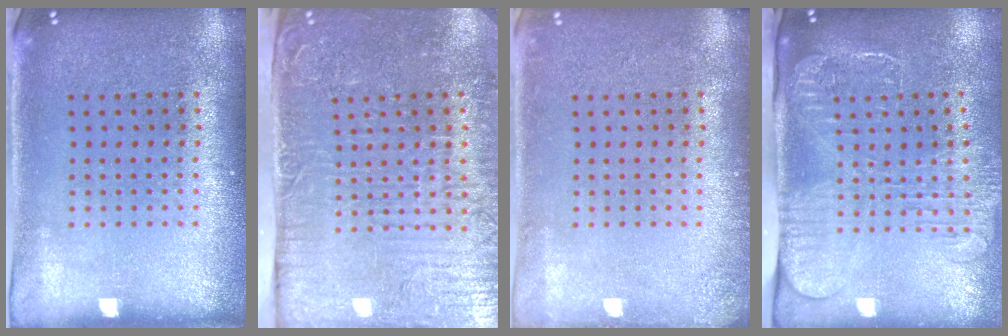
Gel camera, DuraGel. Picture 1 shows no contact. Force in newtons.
{"total": 5.5, "press": 4.6, "slide": 3.0}
{"total": 1.1, "press": 1.1, "slide": 0.1}
{"total": 2.6, "press": 2.0, "slide": 1.7}